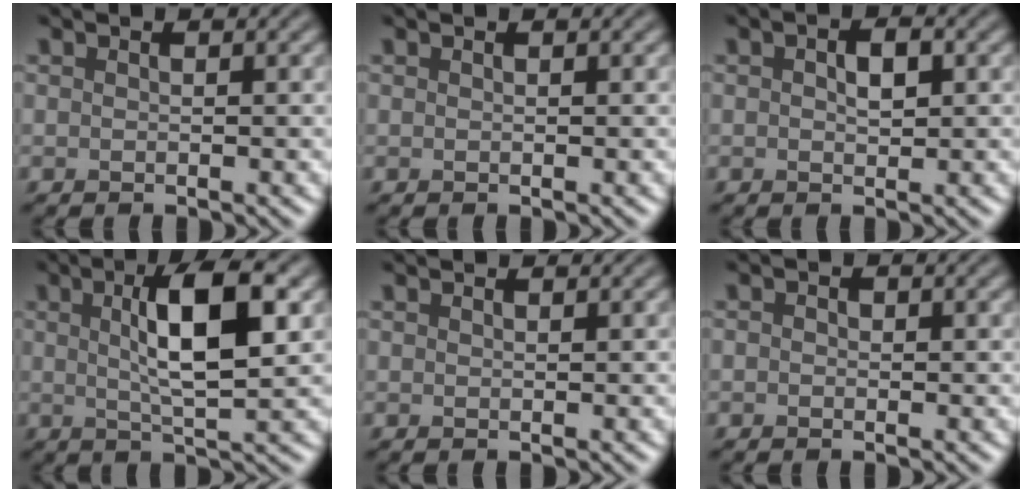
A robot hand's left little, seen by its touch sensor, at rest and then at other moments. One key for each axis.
{"total": 0.0}
{"total": 2.3, "fx": 0.2, "fy": 1.3, "fz": 1.9, "tx": -0.036, "ty": 0.003, "tz": 0.002}
{"total": 7.2, "fx": 1.5, "fy": 2.0, "fz": 6.8, "tx": -0.108, "ty": 0.008, "tz": 0.020}
{"total": 0.9, "fx": 0.9, "fy": 0.0, "fz": 0.1, "tx": -0.005, "ty": 0.004, "tz": 0.016}
{"total": 0.6, "fx": -0.1, "fy": 0.5, "fz": 0.2, "tx": -0.003, "ty": 0.000, "tz": -0.007}